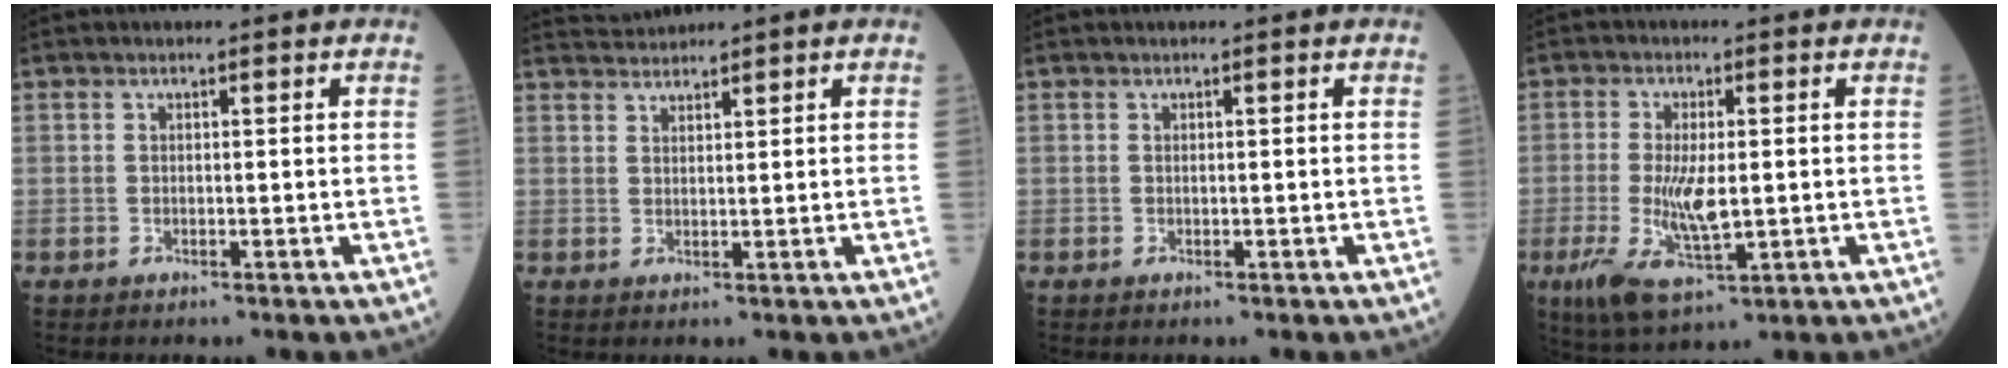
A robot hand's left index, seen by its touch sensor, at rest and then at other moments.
{"total": 2.4, "force": [2.3, -0.6, -0.3], "torque": [-0.004, 0.013, 0.055]}
{"total": 0.0}
{"total": 7.9, "force": [-1.3, 2.4, 7.4], "torque": [-0.157, -0.017, -0.017]}